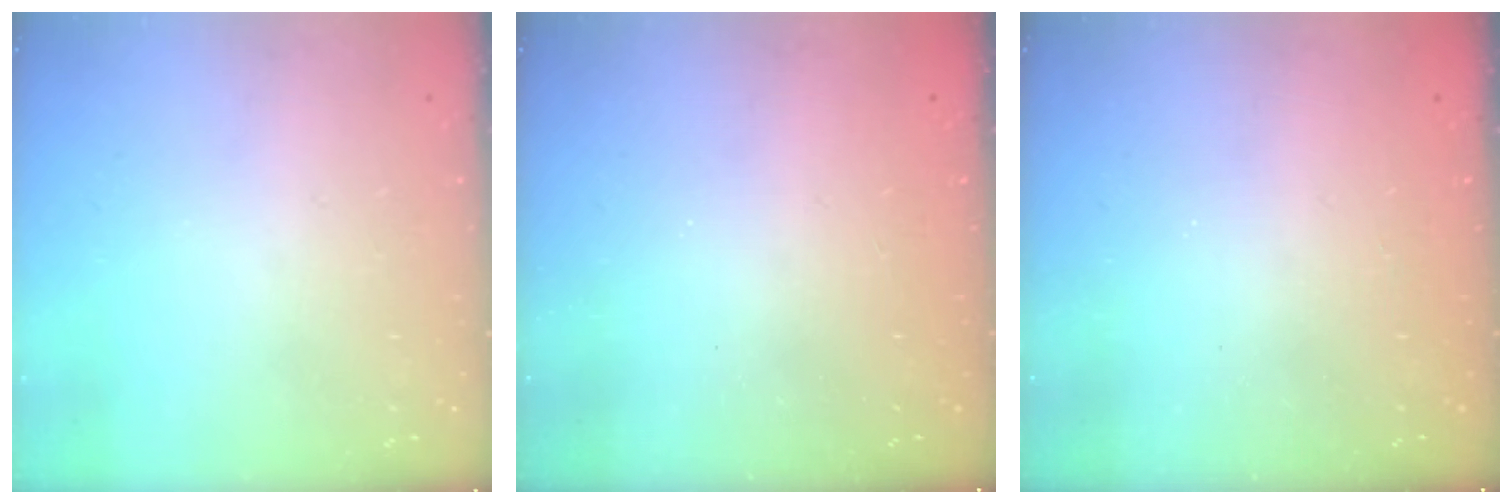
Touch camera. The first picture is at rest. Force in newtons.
{"total": 2.3, "press": 2.2, "slide": 0.7}
{"total": 2.2, "press": 2.1, "slide": 0.7}